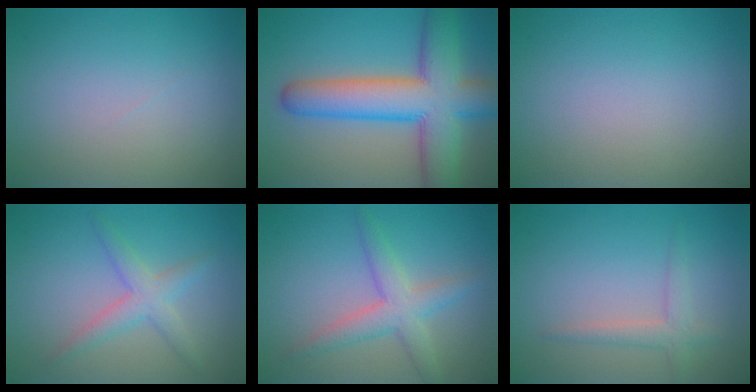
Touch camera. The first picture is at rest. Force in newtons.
{"total": 10.6, "press": 10.6, "slide": 0.6}
{"total": 0.0}
{"total": 2.8, "press": 2.8, "slide": 0.2}
{"total": 3.6, "press": 3.6, "slide": 0.1}
{"total": 1.9, "press": 1.9, "slide": 0.1}